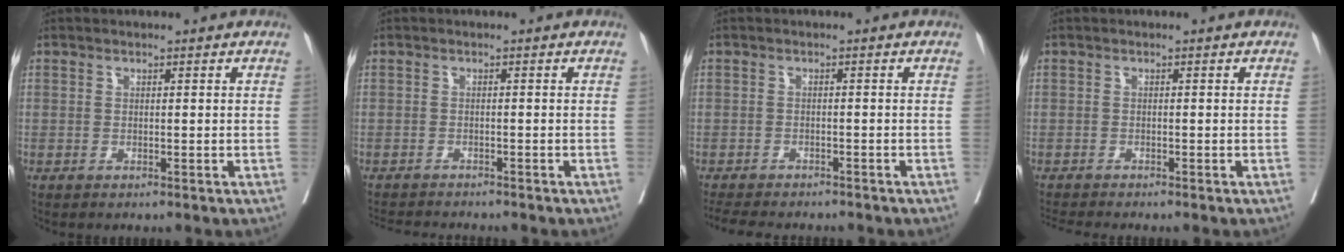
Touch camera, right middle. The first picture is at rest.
{"total": 5.5, "force": [-5.3, 0.3, 1.4], "torque": [-0.021, -0.013, -0.081]}
{"total": 9.1, "force": [-8.1, 2.4, 3.3], "torque": [-0.060, -0.011, -0.113]}
{"total": 2.9, "force": [-2.7, -0.7, 0.7], "torque": [-0.017, -0.014, -0.047]}